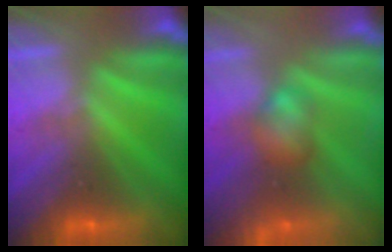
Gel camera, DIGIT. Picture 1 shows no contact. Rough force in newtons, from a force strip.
{"total": 3.0}